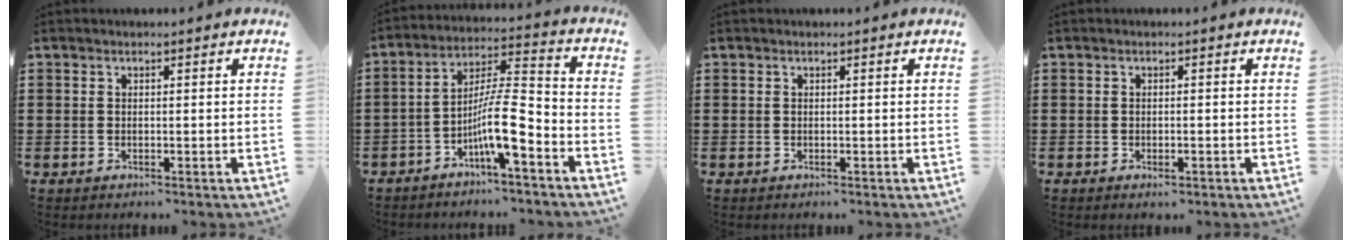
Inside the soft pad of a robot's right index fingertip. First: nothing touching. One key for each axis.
{"total": 9.6, "fx": -4.7, "fy": 1.8, "fz": 8.2, "tx": -0.158, "ty": 0.002, "tz": -0.088}
{"total": 0.0}
{"total": 0.9, "fx": -0.6, "fy": 0.4, "fz": 0.5, "tx": -0.012, "ty": -0.004, "tz": -0.010}